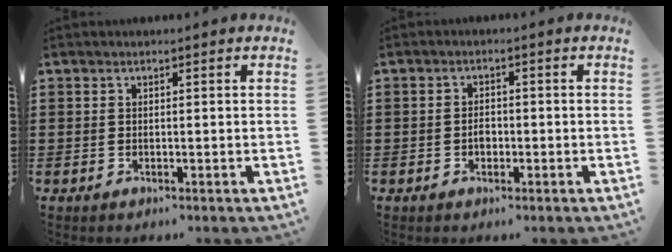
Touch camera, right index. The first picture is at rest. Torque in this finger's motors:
{"motor_torque": [0.04, 2.10, 0.04, 0.00]}